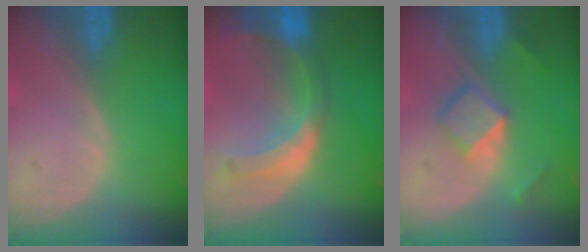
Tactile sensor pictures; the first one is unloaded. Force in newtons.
{"total": 8.2, "press": 7.3, "slide": 3.8}
{"total": 5.1, "press": 4.5, "slide": 2.3}